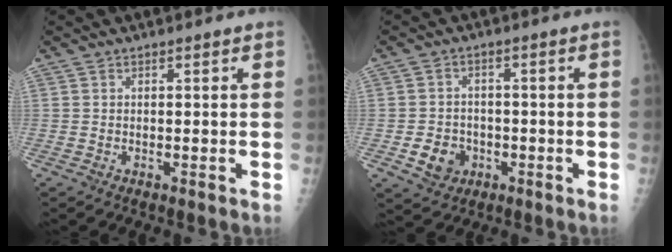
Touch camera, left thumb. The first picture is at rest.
{"total": 5.9, "force": [-2.0, 5.0, 2.4], "torque": [-0.020, 0.010, -0.027]}